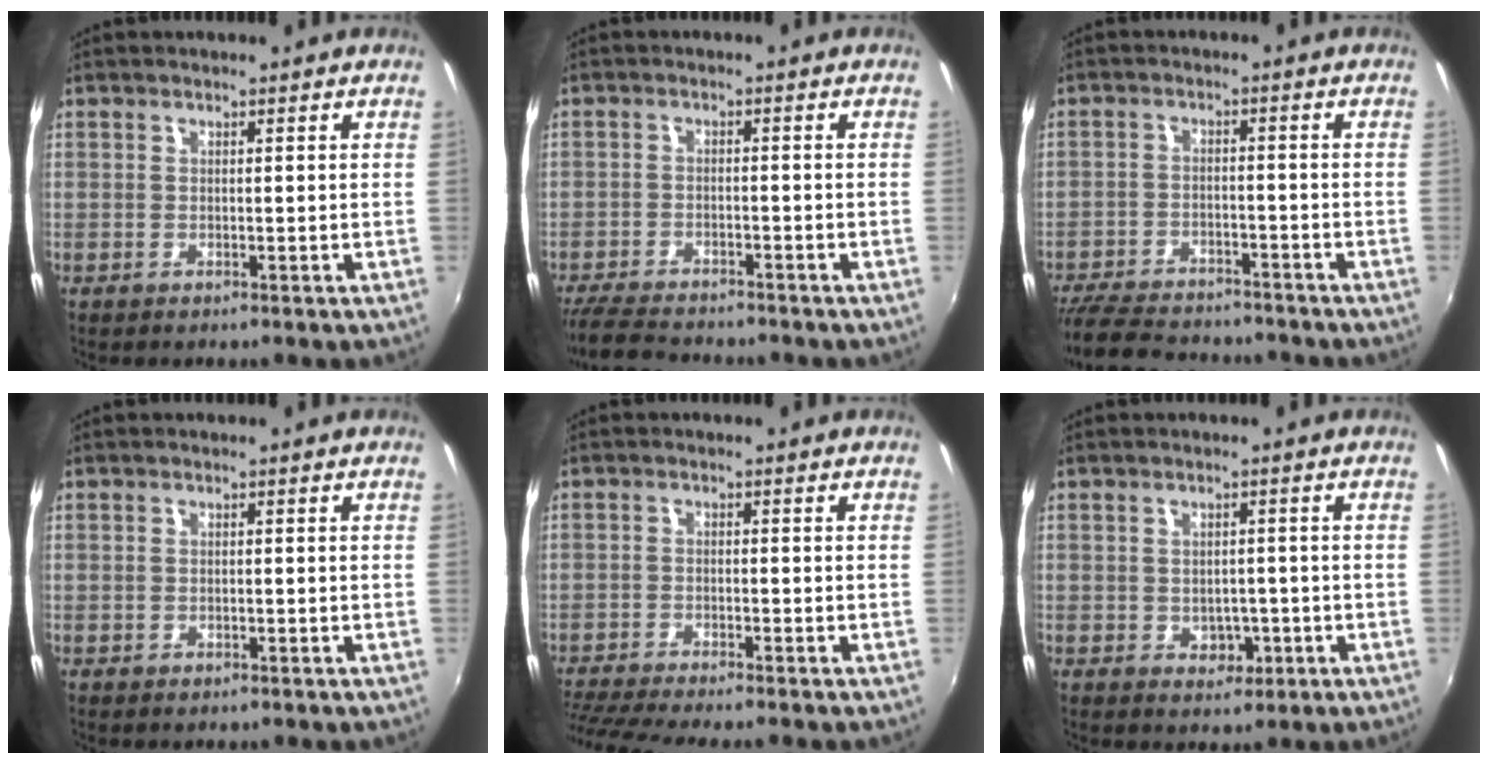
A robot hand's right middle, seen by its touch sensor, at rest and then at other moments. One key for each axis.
{"total": 8.3, "fx": -7.6, "fy": 1.7, "fz": 2.9, "tx": -0.085, "ty": -0.016, "tz": -0.130}
{"total": 14.1, "fx": -12.3, "fy": 4.3, "fz": 5.4, "tx": -0.131, "ty": -0.010, "tz": -0.190}
{"total": 0.8, "fx": -0.6, "fy": 0.6, "fz": 0.2, "tx": -0.004, "ty": 0.000, "tz": -0.007}
{"total": 8.6, "fx": -7.8, "fy": -0.4, "fz": 3.6, "tx": -0.097, "ty": -0.027, "tz": -0.135}
{"total": 3.5, "fx": -1.0, "fy": 2.9, "fz": 1.7, "tx": -0.027, "ty": 0.003, "tz": -0.006}